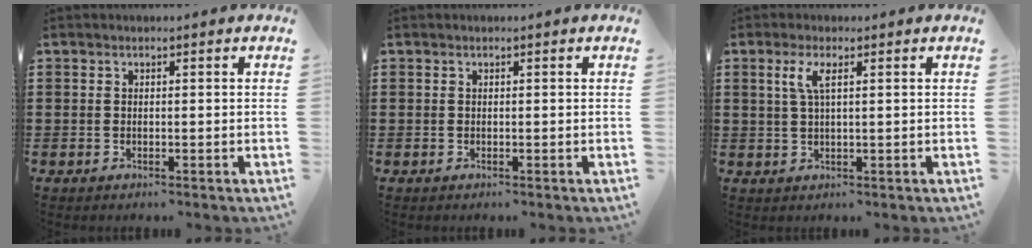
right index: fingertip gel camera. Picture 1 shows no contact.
{"total": 0.0}
{"total": 3.4, "force": [1.2, 0.8, 3.0], "torque": [-0.064, 0.007, 0.018]}